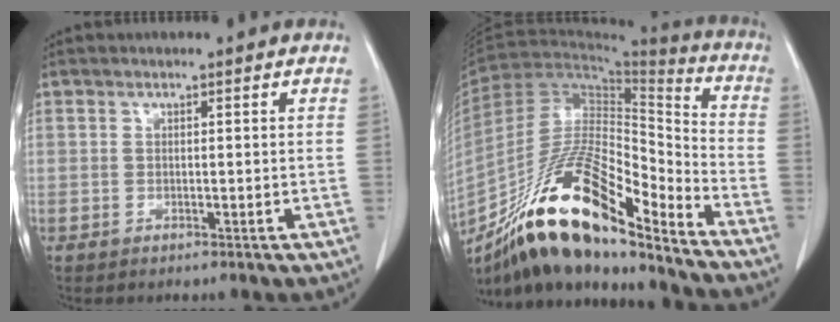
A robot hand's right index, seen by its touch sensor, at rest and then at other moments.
{"total": 22.3, "force": [-15.5, 4.4, 15.4], "torque": [-0.284, -0.007, -0.276]}